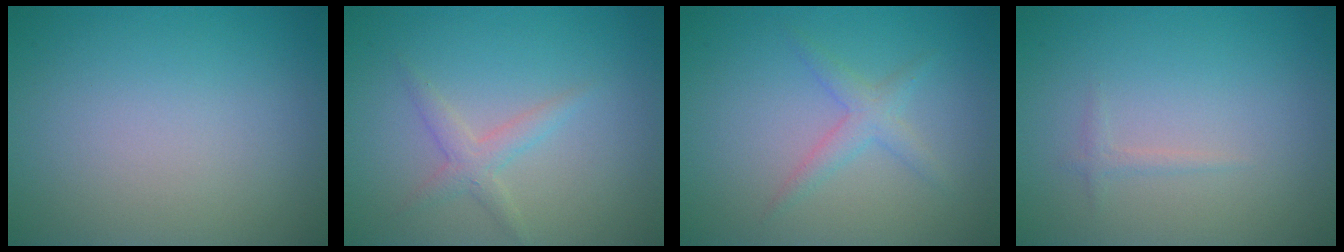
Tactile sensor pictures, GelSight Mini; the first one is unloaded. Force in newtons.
{"total": 1.8, "press": 1.8, "slide": 0.0}
{"total": 1.9, "press": 1.9, "slide": 0.1}
{"total": 0.7, "press": 0.7, "slide": 0.1}